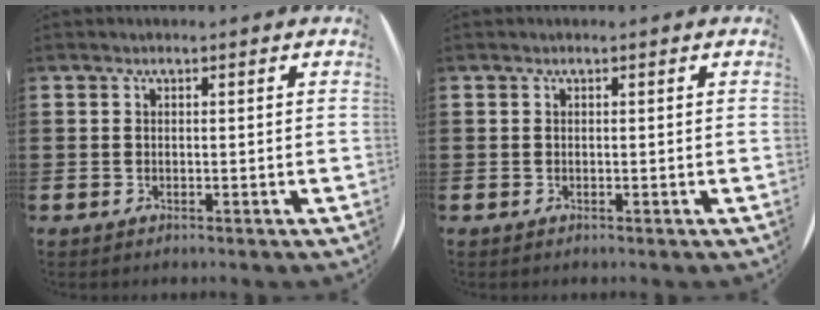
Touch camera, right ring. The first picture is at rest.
{"total": 0.0}